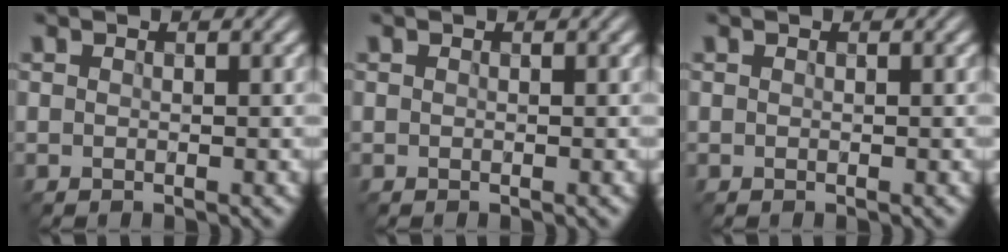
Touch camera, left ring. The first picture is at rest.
{"total": 0.0}
{"total": 0.0}